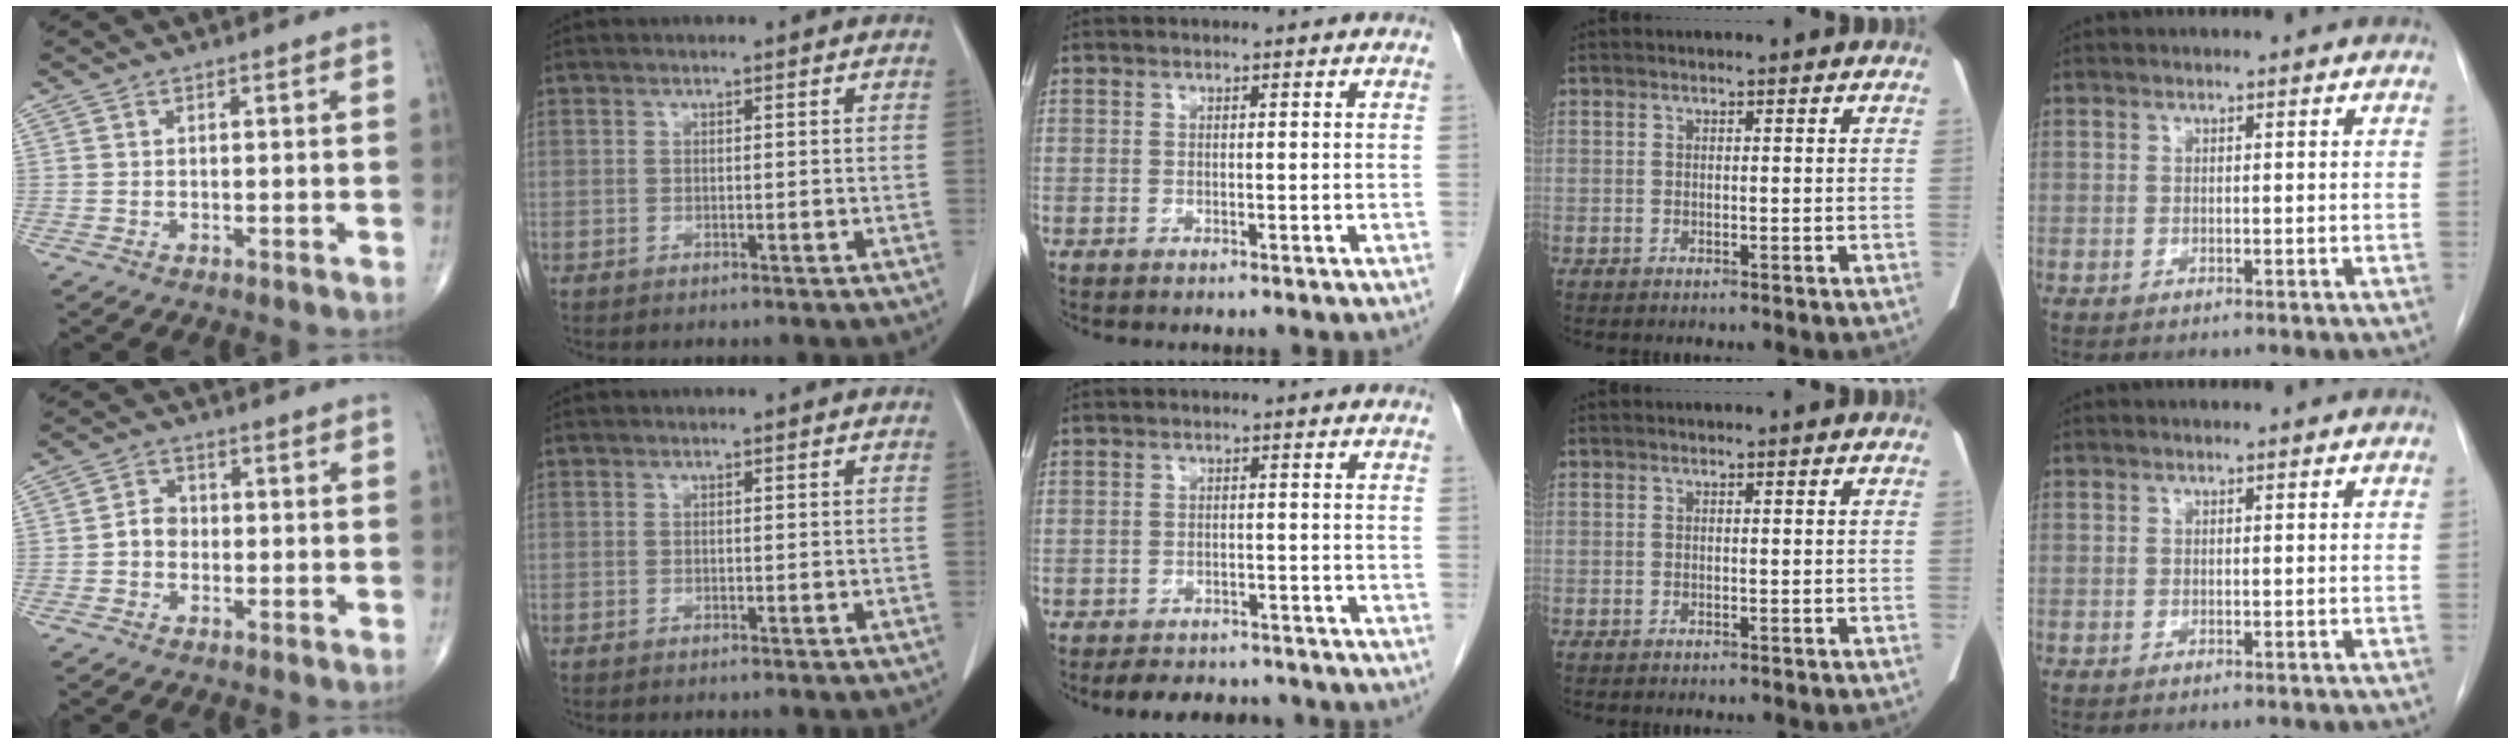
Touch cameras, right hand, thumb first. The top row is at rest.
{"thumb": {"total": 3.4, "force": [-0.7, 2.8, 1.8], "torque": [-0.018, 0.014, -0.019]}, "middle": {"total": 7.3, "force": [-6.6, 2.6, 1.7], "torque": [-0.021, 0.000, -0.084]}}